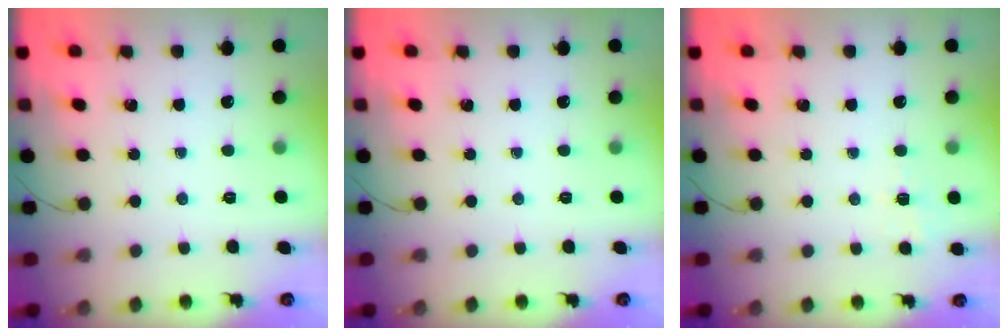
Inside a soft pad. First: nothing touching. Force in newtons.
{"total": 0.0}
{"total": 2.0, "press": 1.0, "slide": 1.7}